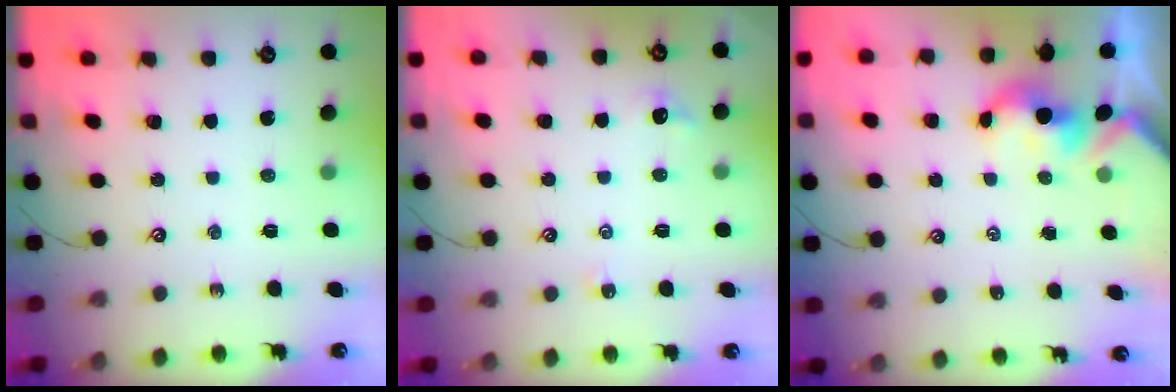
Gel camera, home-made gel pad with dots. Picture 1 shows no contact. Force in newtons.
{"total": 1.6, "press": 1.5, "slide": 0.5}
{"total": 1.7, "press": 1.7, "slide": 0.2}